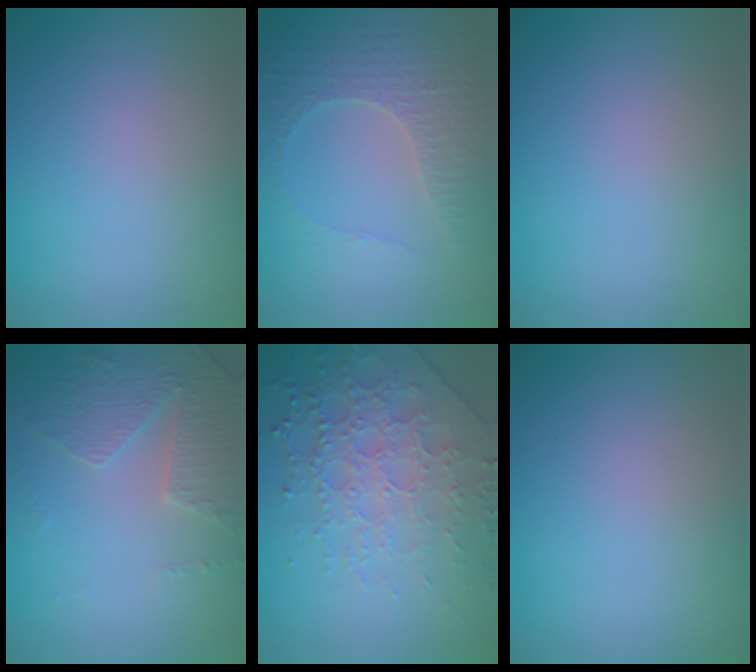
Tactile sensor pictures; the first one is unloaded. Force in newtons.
{"total": 3.4, "press": 3.2, "slide": 1.4}
{"total": 0.0}
{"total": 4.6, "press": 3.6, "slide": 2.9}
{"total": 5.2, "press": 4.7, "slide": 2.1}
{"total": 0.0}